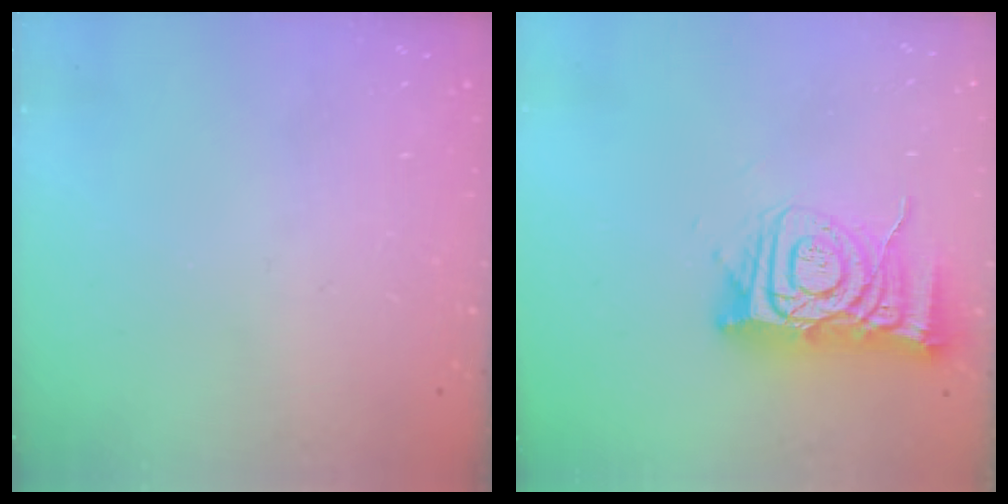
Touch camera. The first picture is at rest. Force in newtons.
{"total": 12.6, "press": 12.6, "slide": 1.1}